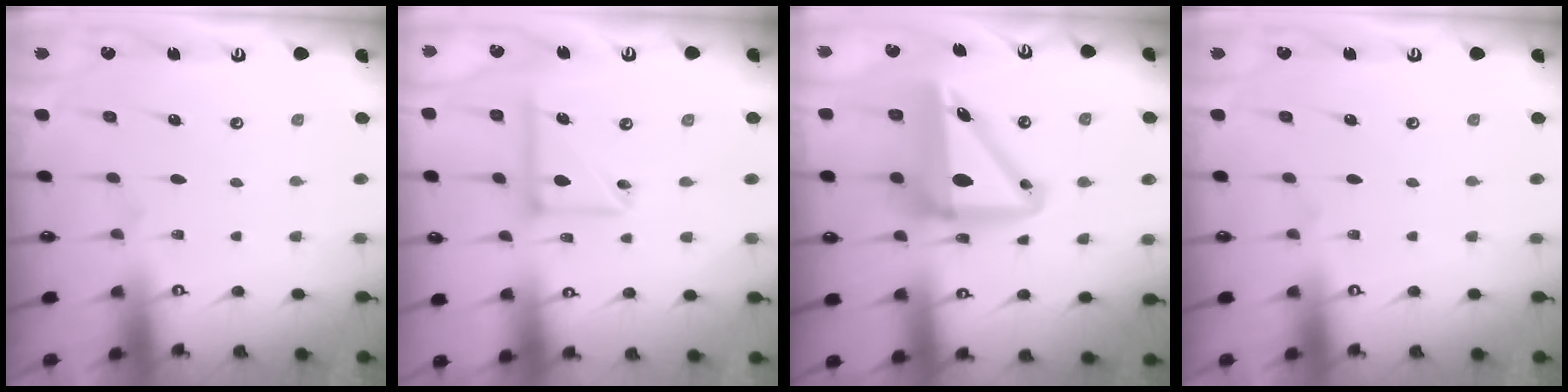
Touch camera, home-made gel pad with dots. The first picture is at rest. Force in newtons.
{"total": 10.7, "press": 10.7, "slide": 1.4}
{"total": 13.2, "press": 12.8, "slide": 3.2}
{"total": 0.0}